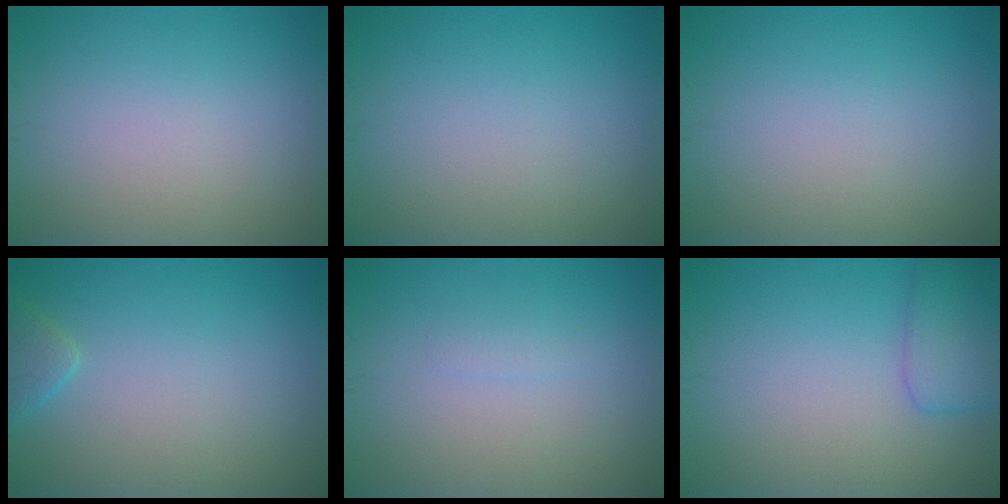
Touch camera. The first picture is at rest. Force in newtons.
{"total": 0.0}
{"total": 0.0}
{"total": 1.6, "press": 1.6, "slide": 0.1}
{"total": 0.7, "press": 0.7, "slide": 0.1}
{"total": 2.9, "press": 2.9, "slide": 0.1}